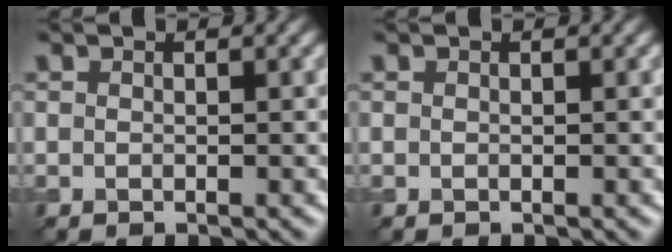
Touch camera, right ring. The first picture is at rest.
{"total": 0.0}